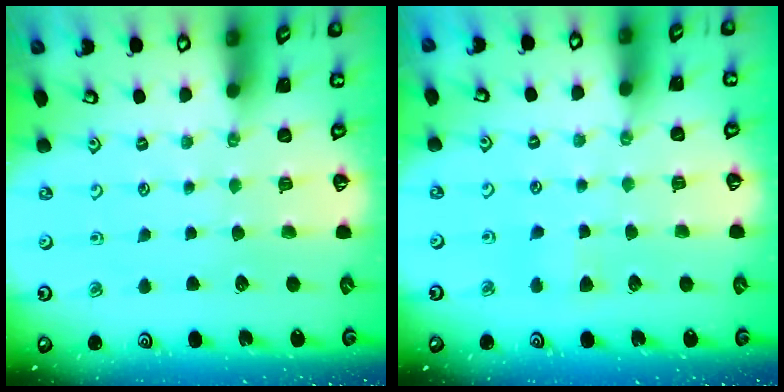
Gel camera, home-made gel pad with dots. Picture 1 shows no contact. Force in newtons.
{"total": 3.8, "press": 3.7, "slide": 0.7}